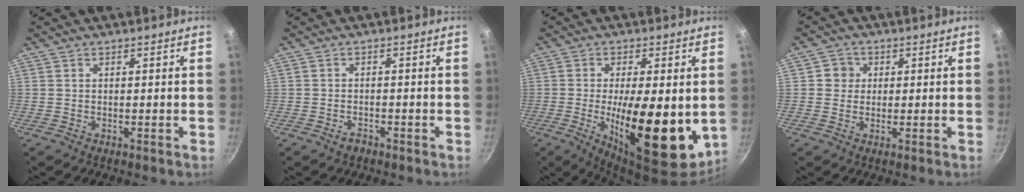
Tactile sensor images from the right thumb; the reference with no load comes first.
{"total": 1.9, "force": [-1.3, 1.1, 0.8], "torque": [-0.009, 0.015, -0.021]}
{"total": 17.8, "force": [-2.2, 6.1, 16.5], "torque": [-0.241, -0.010, -0.028]}
{"total": 3.4, "force": [0.5, 3.3, 0.7], "torque": [0.015, 0.003, 0.000]}